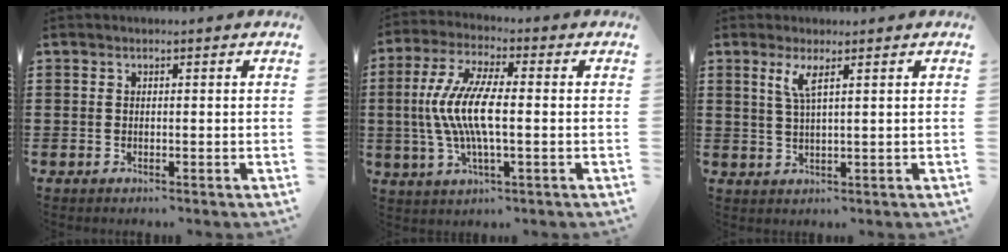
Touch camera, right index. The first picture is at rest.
{"total": 9.8, "force": [-1.0, 2.8, 9.3], "torque": [-0.211, -0.012, -0.028]}
{"total": 3.2, "force": [1.5, 0.3, 2.9], "torque": [-0.063, 0.000, 0.023]}